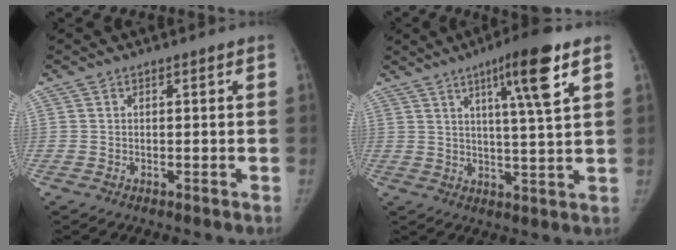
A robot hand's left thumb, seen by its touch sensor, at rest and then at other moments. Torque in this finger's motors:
{"motor_torque": [0.20, 0.13, 0.99, -0.28, 0.07]}